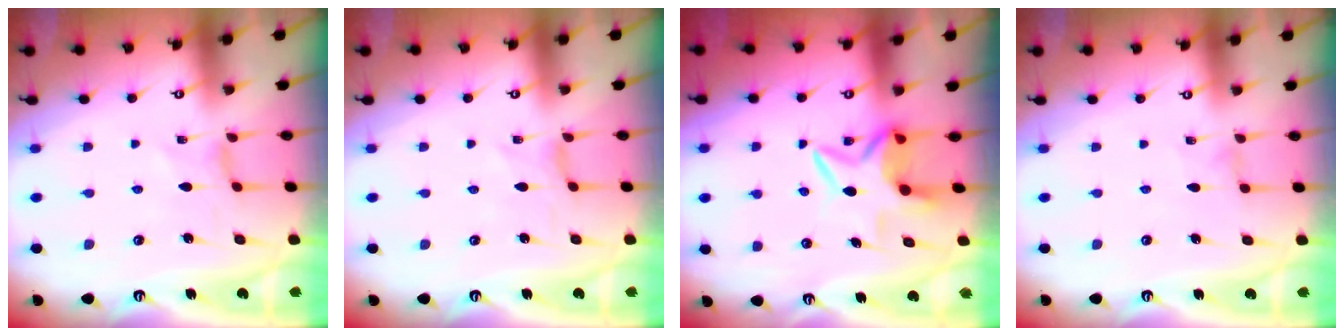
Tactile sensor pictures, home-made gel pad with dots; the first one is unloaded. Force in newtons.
{"total": 0.0}
{"total": 7.7, "press": 7.6, "slide": 1.0}
{"total": 0.0}